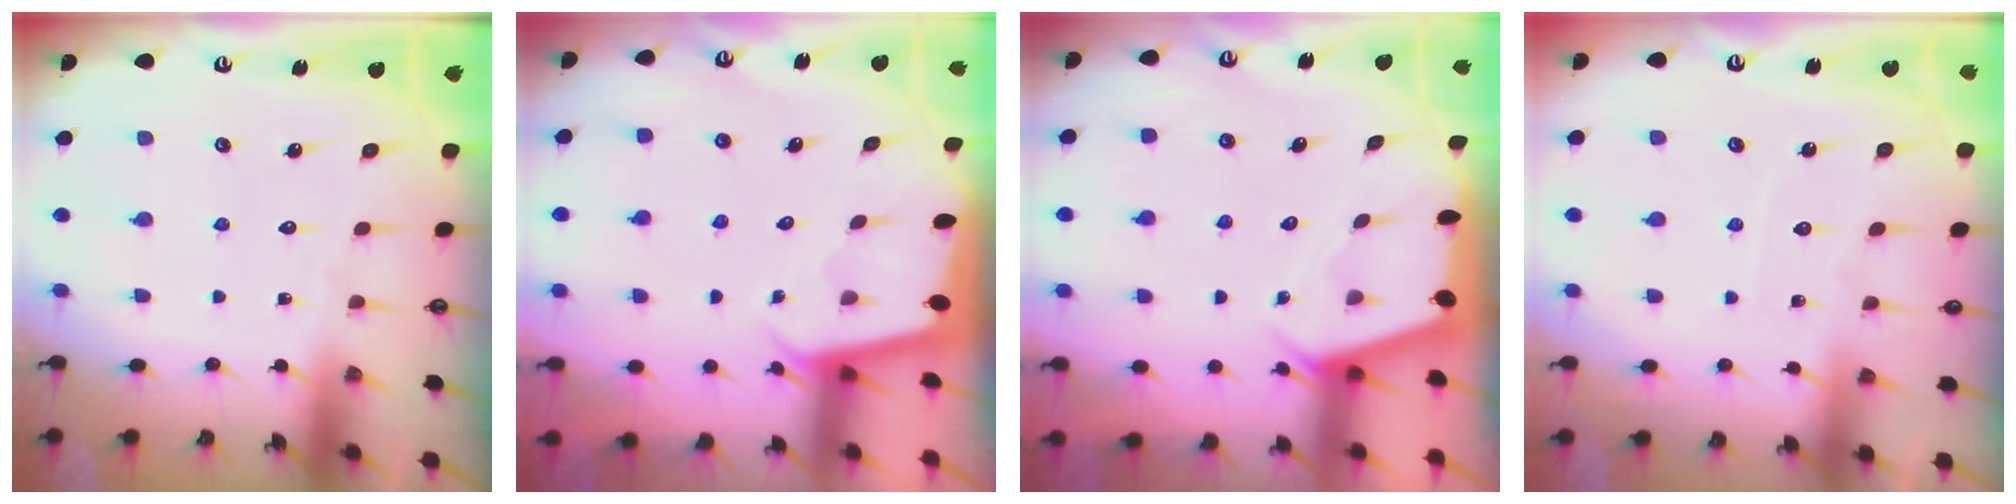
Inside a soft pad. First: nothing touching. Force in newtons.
{"total": 1.9, "press": 1.9, "slide": 0.1}
{"total": 2.5, "press": 2.5, "slide": 0.3}
{"total": 3.4, "press": 3.4, "slide": 0.5}